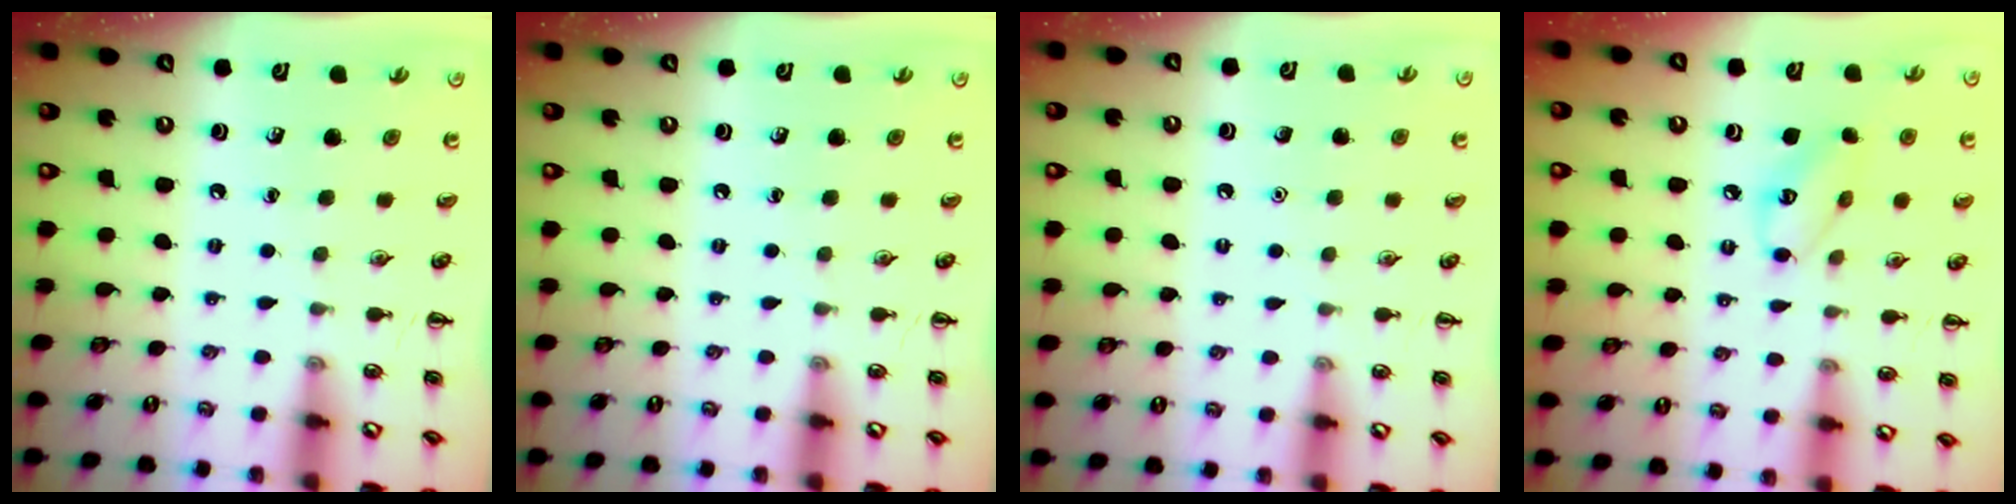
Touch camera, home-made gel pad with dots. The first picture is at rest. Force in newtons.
{"total": 0.0}
{"total": 1.5, "press": 1.5, "slide": 0.2}
{"total": 6.6, "press": 6.6, "slide": 0.6}